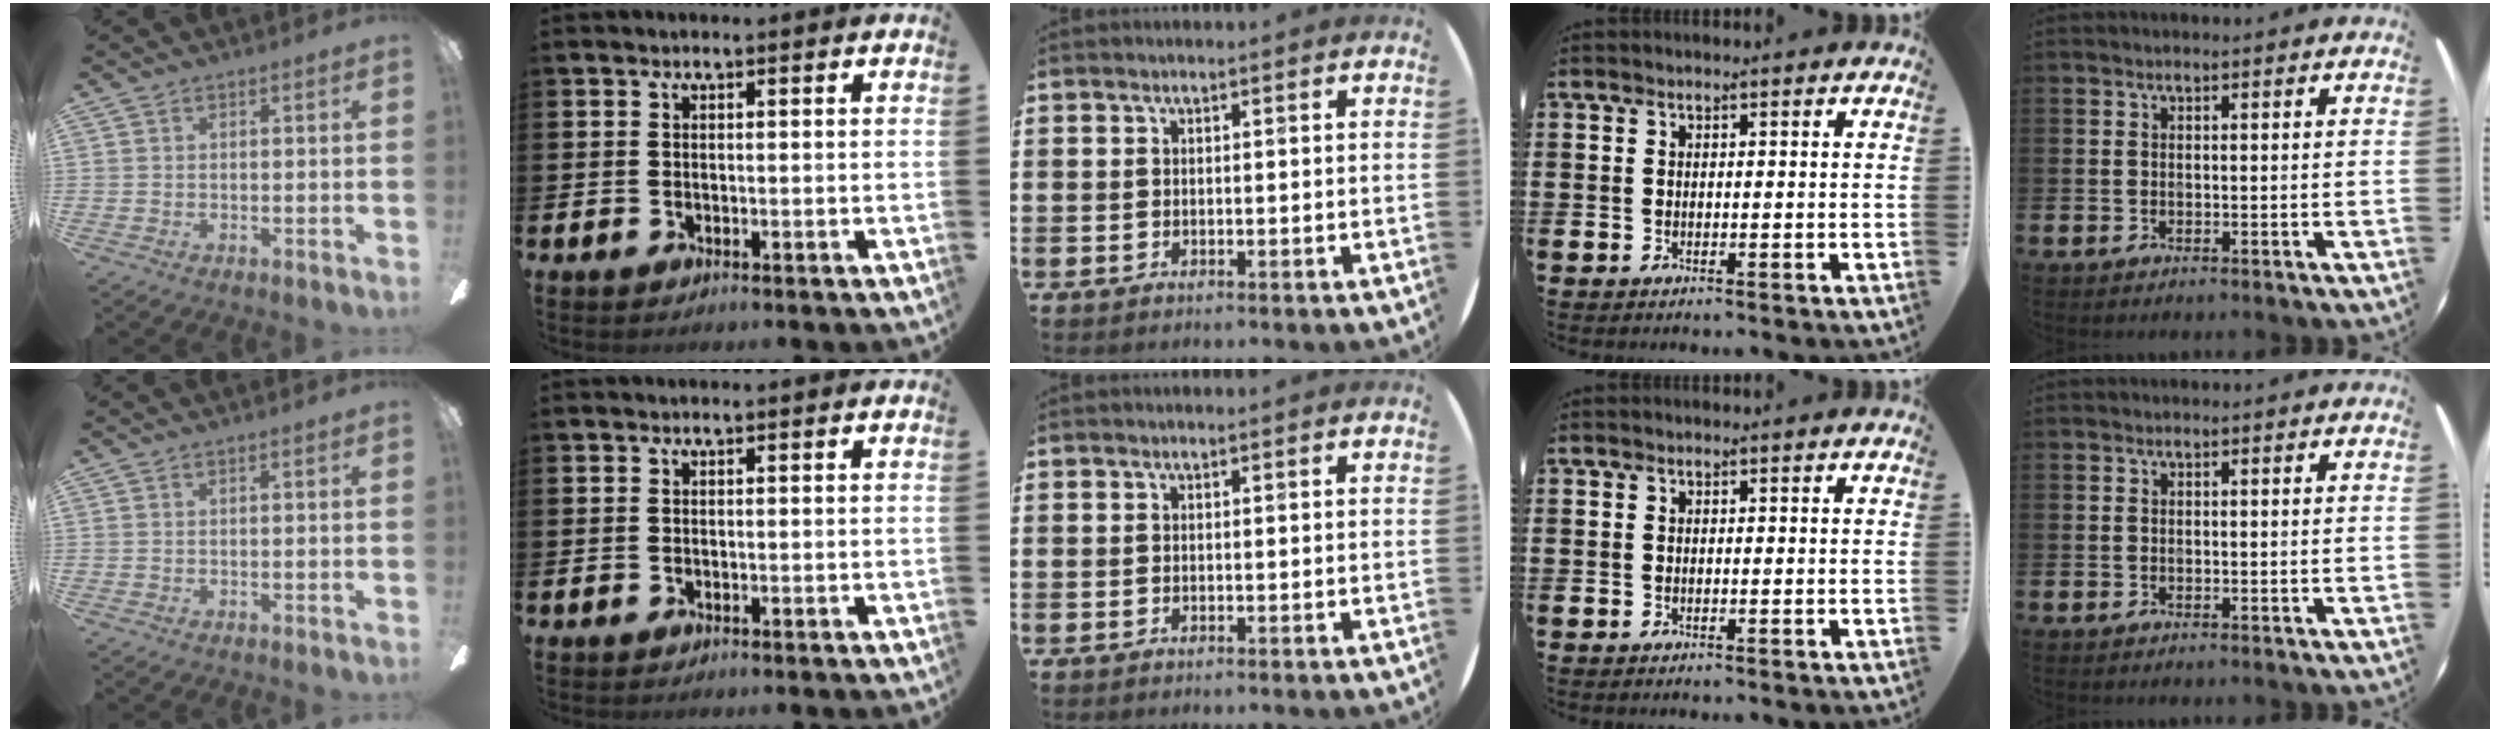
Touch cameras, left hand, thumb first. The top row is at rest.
{}